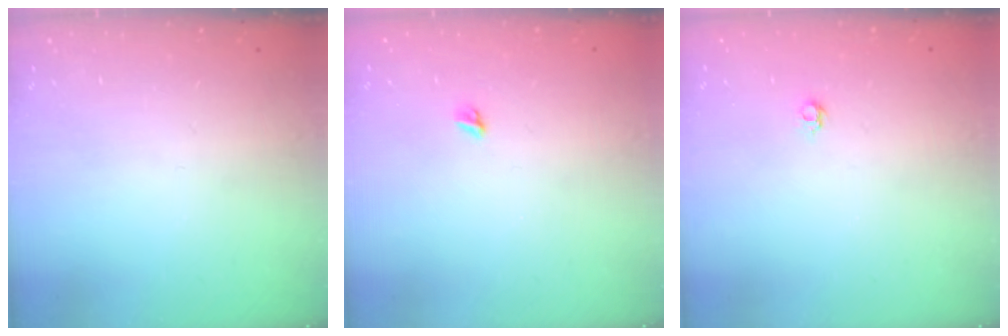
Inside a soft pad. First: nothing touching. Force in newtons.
{"total": 3.9, "press": 3.8, "slide": 0.5}
{"total": 3.7, "press": 3.6, "slide": 0.8}